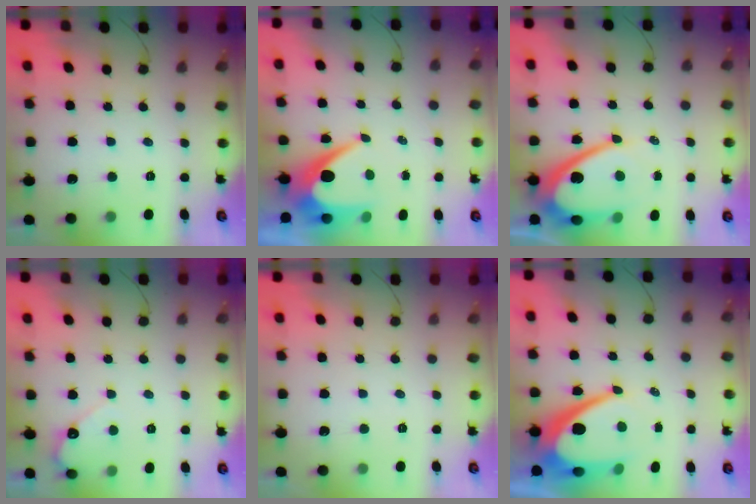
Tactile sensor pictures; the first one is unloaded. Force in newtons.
{"total": 7.9, "press": 7.9, "slide": 0.6}
{"total": 13.2, "press": 13.2, "slide": 1.0}
{"total": 3.8, "press": 3.7, "slide": 0.3}
{"total": 0.0}
{"total": 15.8, "press": 15.7, "slide": 1.0}